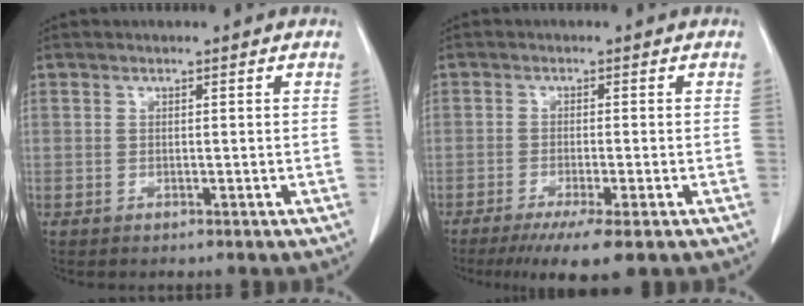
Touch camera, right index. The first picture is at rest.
{"total": 6.7, "force": [-4.3, 0.2, 5.2], "torque": [-0.079, -0.018, -0.067]}